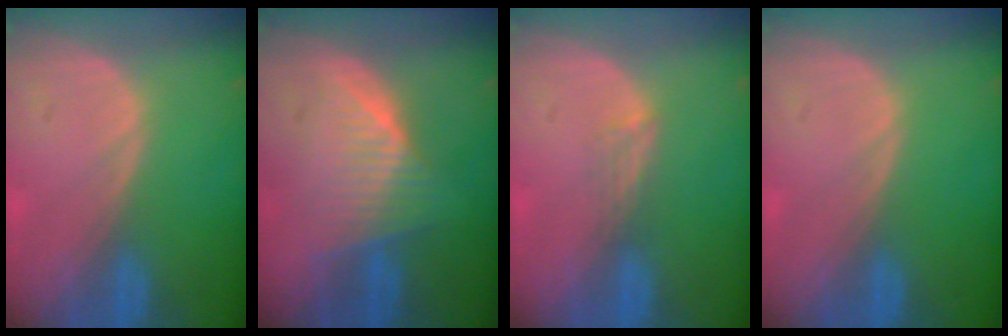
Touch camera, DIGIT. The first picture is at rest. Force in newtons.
{"total": 6.6, "press": 6.2, "slide": 2.3}
{"total": 1.8, "press": 1.3, "slide": 1.2}
{"total": 0.0}